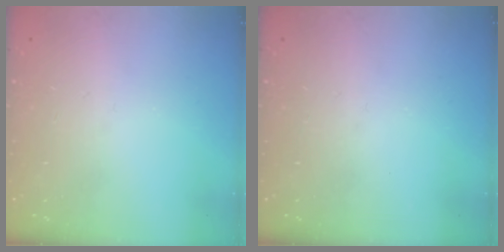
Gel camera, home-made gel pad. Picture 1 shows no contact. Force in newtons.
{"total": 0.0}